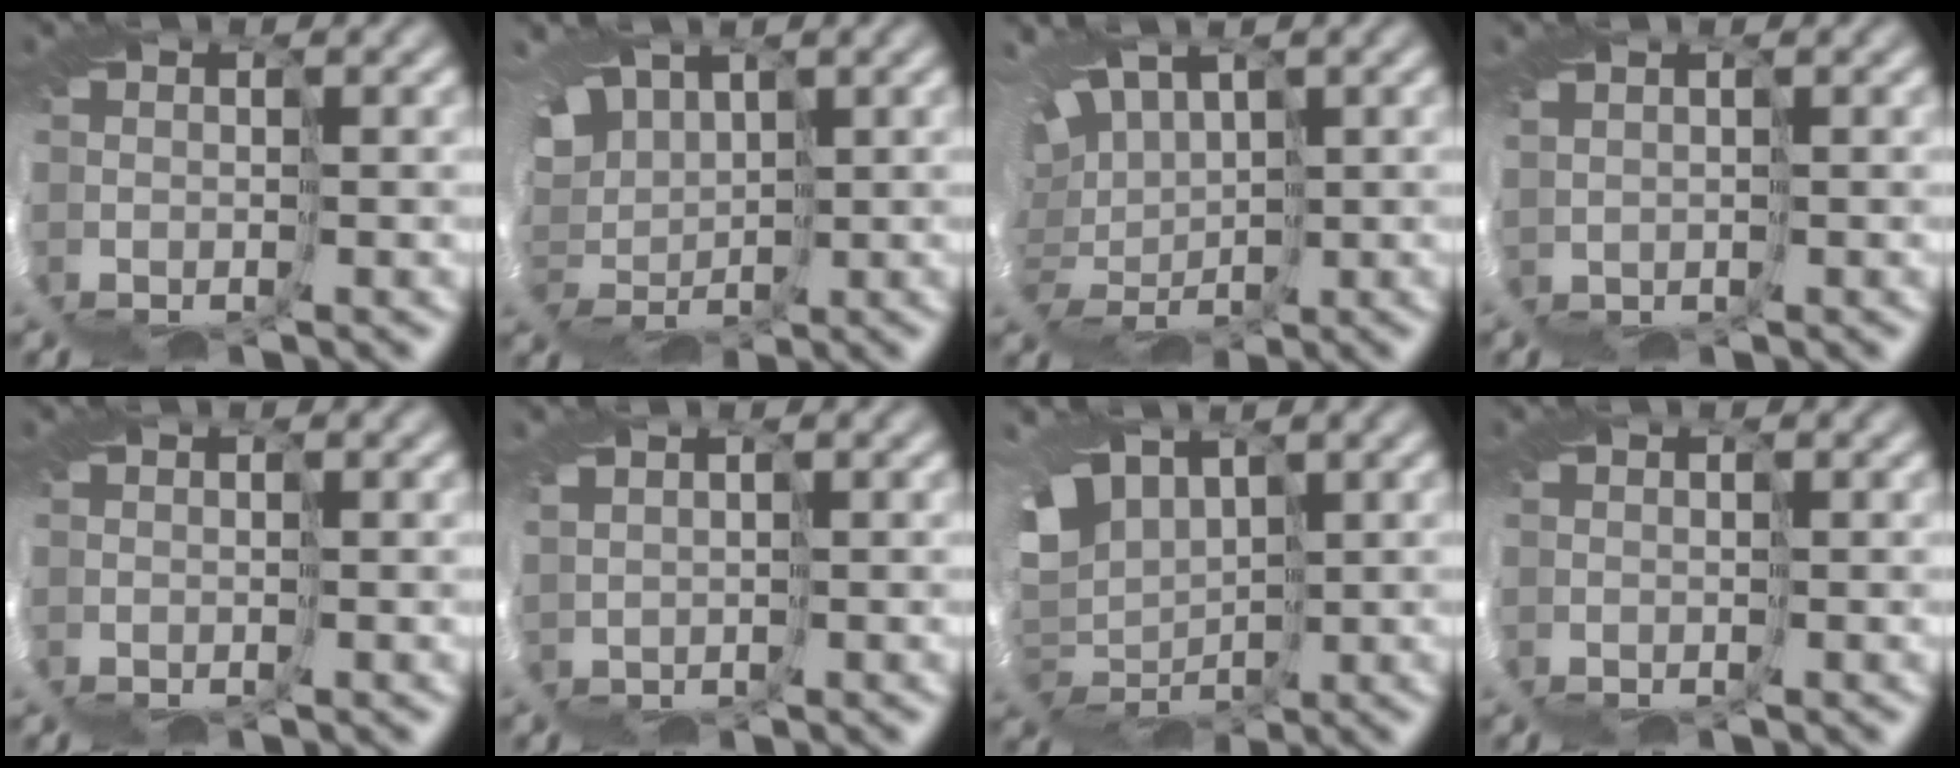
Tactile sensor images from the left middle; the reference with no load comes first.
{"total": 5.9, "force": [5.3, 2.5, 0.9], "torque": [-0.037, 0.014, 0.072]}
{"total": 9.0, "force": [5.5, 5.6, 4.5], "torque": [-0.099, 0.018, 0.051]}
{"total": 3.3, "force": [2.6, -1.1, -1.7], "torque": [0.034, -0.005, 0.054]}
{"total": 0.0}
{"total": 3.8, "force": [3.0, -1.2, -1.9], "torque": [0.035, -0.008, 0.058]}
{"total": 7.6, "force": [5.1, 4.7, 3.0], "torque": [-0.078, 0.005, 0.073]}
{"total": 0.0}